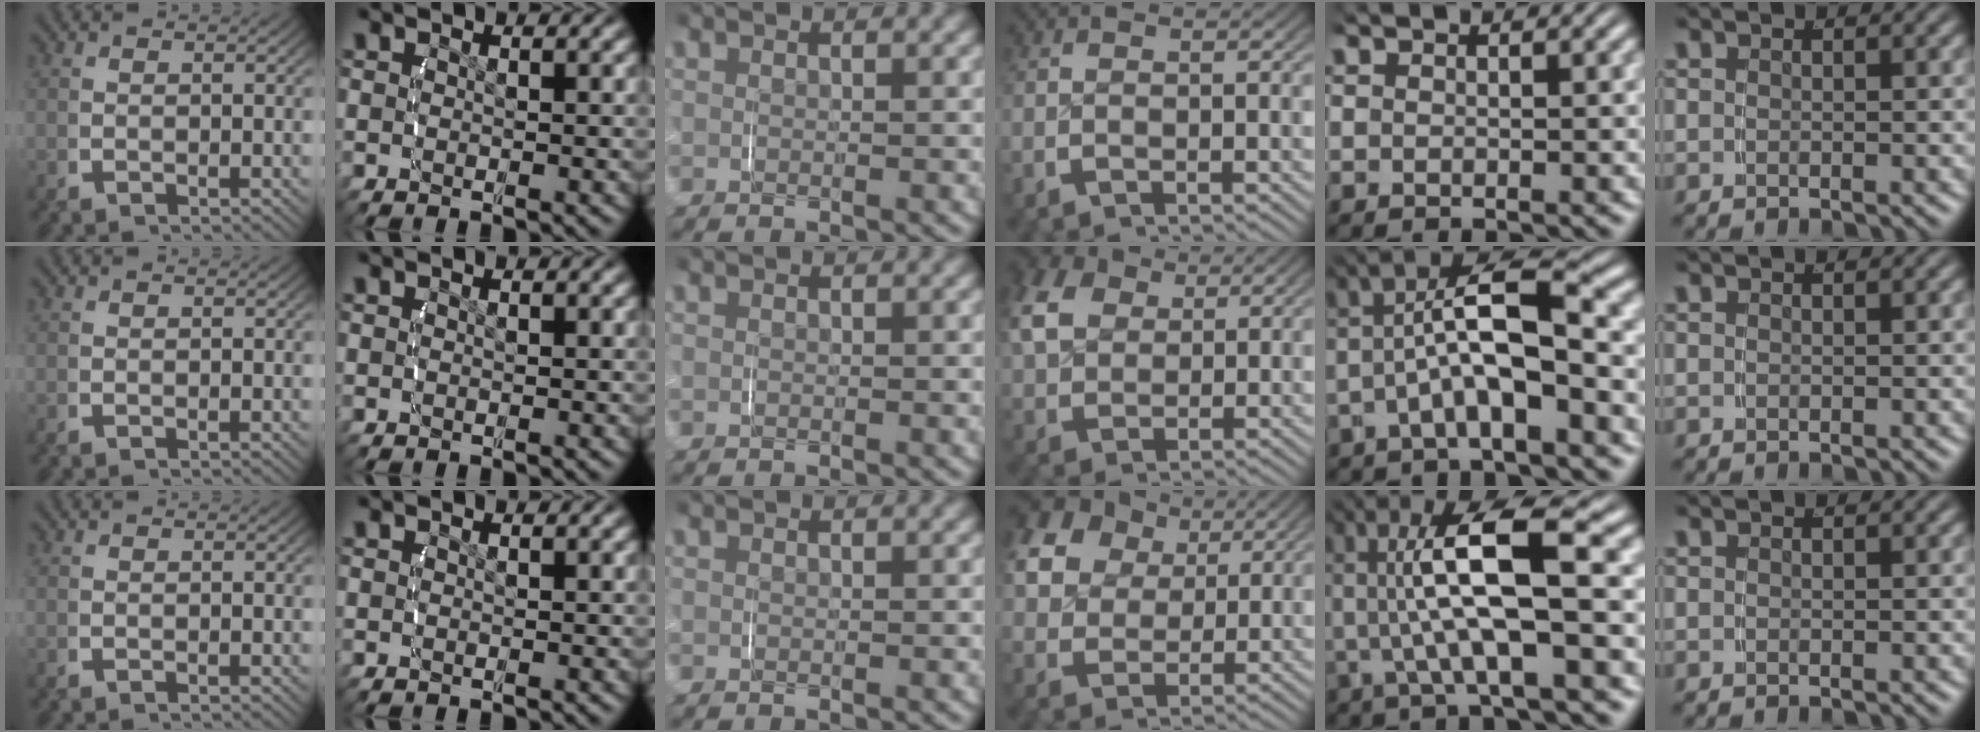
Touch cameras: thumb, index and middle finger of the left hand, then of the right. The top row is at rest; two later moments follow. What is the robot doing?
{"motion": "grasp_and_lifting", "object": "velcro strap"}